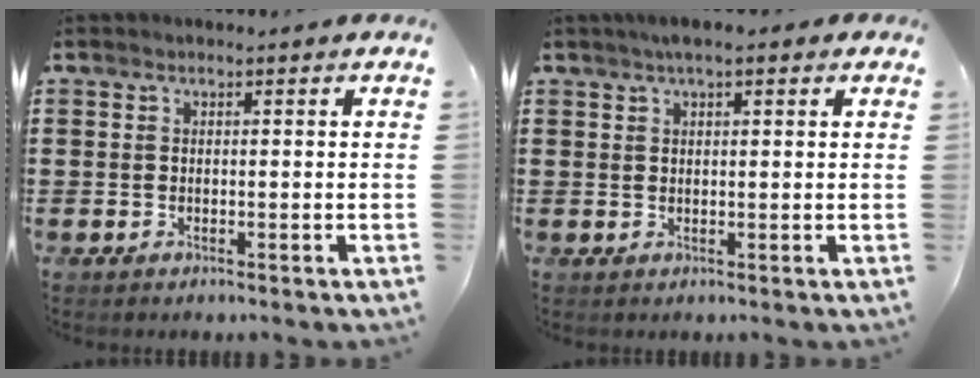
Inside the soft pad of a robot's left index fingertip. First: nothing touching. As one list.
[{"total": 2.6, "force": [1.6, 0.7, 1.9], "torque": [-0.040, 0.007, 0.028]}]